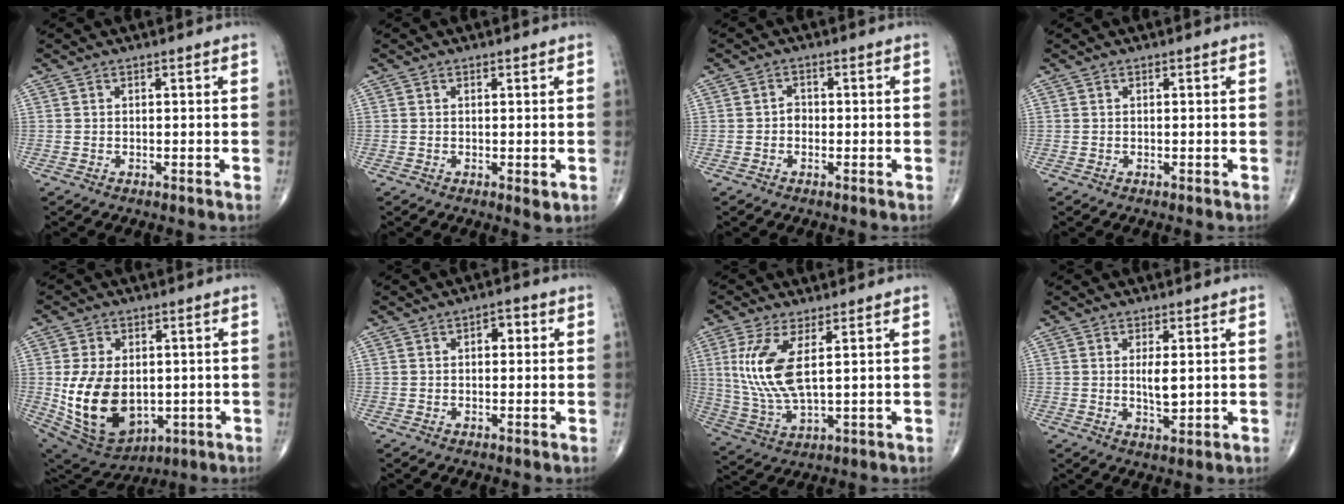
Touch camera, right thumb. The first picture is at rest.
{"total": 1.3, "force": [0.0, 0.6, 1.2], "torque": [-0.019, -0.006, 0.000]}
{"total": 1.6, "force": [-0.5, 1.3, 0.8], "torque": [0.001, 0.007, -0.012]}
{"total": 0.0}
{"total": 16.6, "force": [-1.2, 11.1, 12.2], "torque": [-0.207, -0.007, 0.013]}
{"total": 2.8, "force": [0.5, 1.8, 2.1], "torque": [-0.017, 0.009, 0.001]}
{"total": 11.1, "force": [2.6, 3.9, 10.0], "torque": [-0.232, -0.014, 0.063]}
{"total": 3.9, "force": [0.5, 1.4, 3.7], "torque": [-0.065, -0.010, 0.013]}